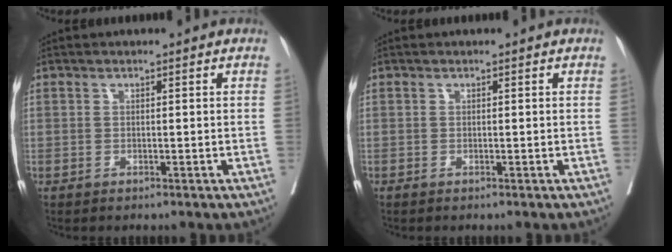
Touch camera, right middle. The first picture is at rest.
{"total": 0.0}